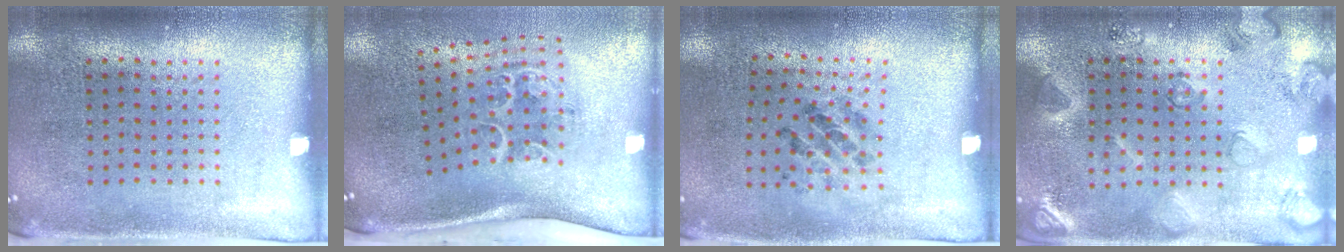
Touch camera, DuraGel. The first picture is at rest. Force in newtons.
{"total": 1.9, "press": 1.4, "slide": 1.3}
{"total": 1.4, "press": 0.7, "slide": 1.2}
{"total": 2.3, "press": 2.2, "slide": 0.4}